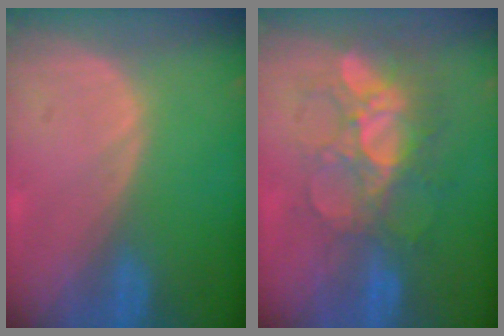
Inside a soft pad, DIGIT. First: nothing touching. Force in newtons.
{"total": 9.6, "press": 8.5, "slide": 4.4}